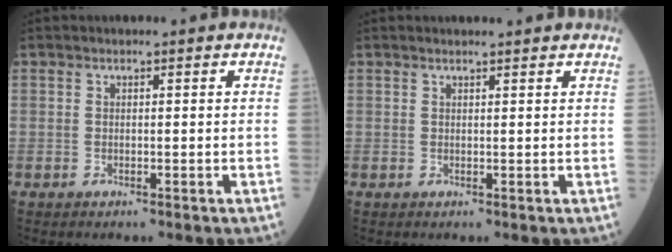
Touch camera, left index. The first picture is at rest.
{"total": 3.0, "force": [2.8, 0.2, 0.9], "torque": [-0.013, 0.015, 0.032]}